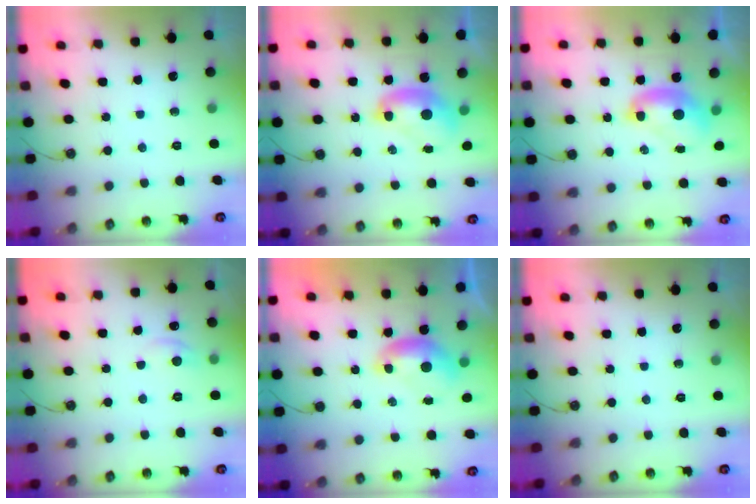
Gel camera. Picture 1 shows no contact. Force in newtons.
{"total": 2.4, "press": 2.4, "slide": 0.3}
{"total": 2.4, "press": 2.4, "slide": 0.3}
{"total": 1.3, "press": 1.0, "slide": 0.7}
{"total": 0.0}
{"total": 0.0}